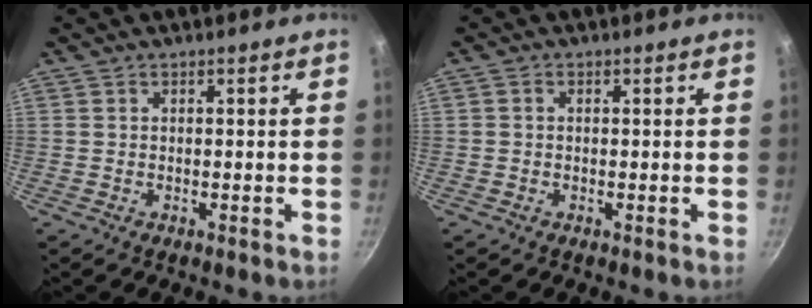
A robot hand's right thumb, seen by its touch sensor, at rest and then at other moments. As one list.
[{"total": 0.7, "force": [0.0, 0.6, 0.4], "torque": [-0.007, 0.005, 0.000]}]